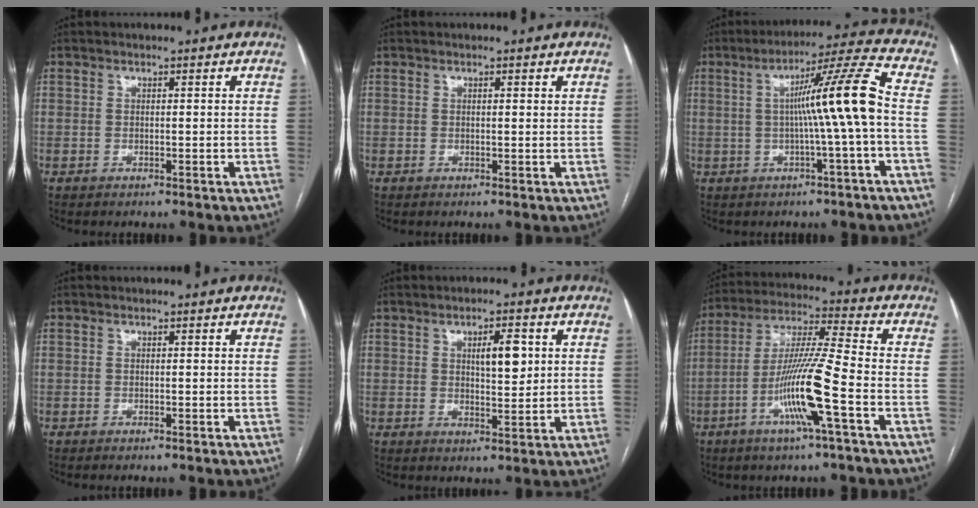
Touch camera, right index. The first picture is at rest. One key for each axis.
{"total": 0.7, "fx": 0.5, "fy": 0.2, "fz": 0.5, "tx": -0.009, "ty": 0.000, "tz": 0.007}
{"total": 11.0, "fx": -0.2, "fy": -1.9, "fz": 10.8, "tx": -0.168, "ty": 0.015, "tz": 0.001}
{"total": 0.0}
{"total": 5.6, "fx": 1.8, "fy": 1.8, "fz": 5.0, "tx": -0.080, "ty": 0.003, "tz": 0.033}
{"total": 12.7, "fx": -4.6, "fy": -0.7, "fz": 11.8, "tx": -0.232, "ty": -0.003, "tz": -0.091}